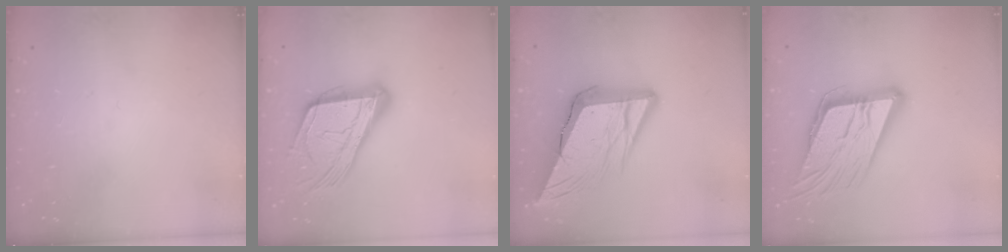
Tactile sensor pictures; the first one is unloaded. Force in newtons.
{"total": 21.0, "press": 20.8, "slide": 2.7}
{"total": 18.2, "press": 18.0, "slide": 2.6}
{"total": 19.2, "press": 19.0, "slide": 2.8}